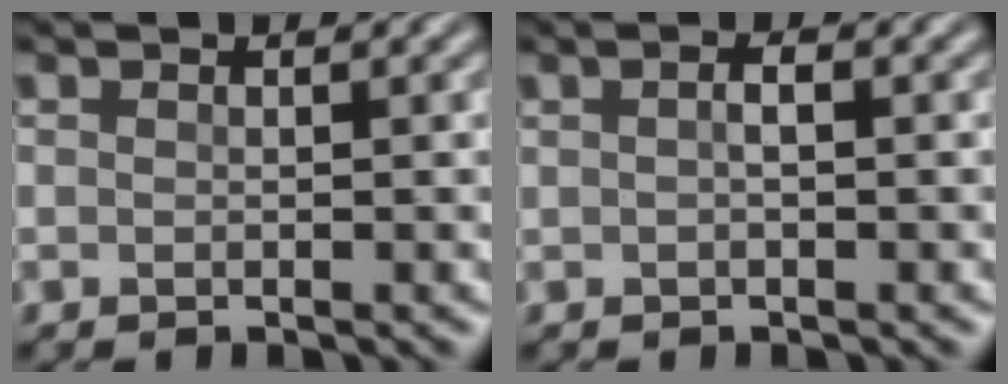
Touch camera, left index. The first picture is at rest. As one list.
[{"total": 1.2, "force": [0.0, 0.4, 1.1], "torque": [-0.021, -0.001, 0.000]}]